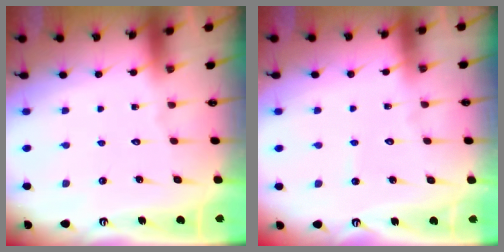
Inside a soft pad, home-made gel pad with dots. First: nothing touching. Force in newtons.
{"total": 2.4, "press": 2.4, "slide": 0.3}